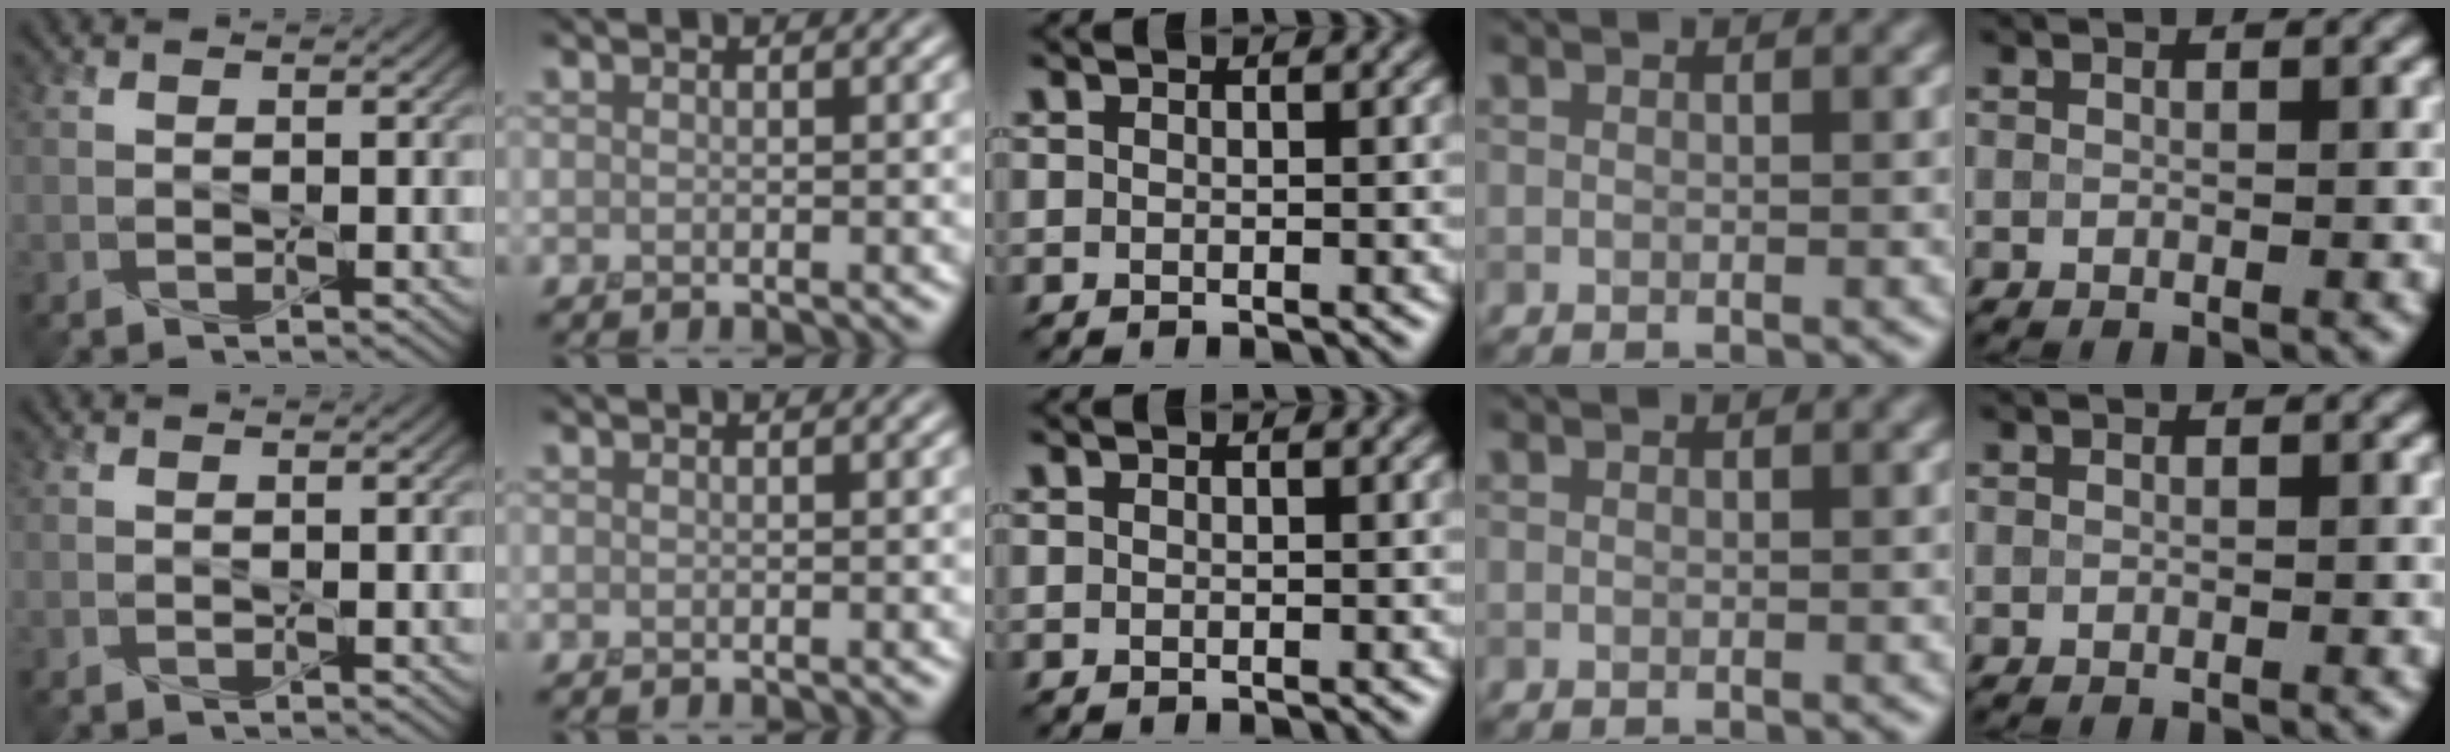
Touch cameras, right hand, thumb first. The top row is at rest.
{}